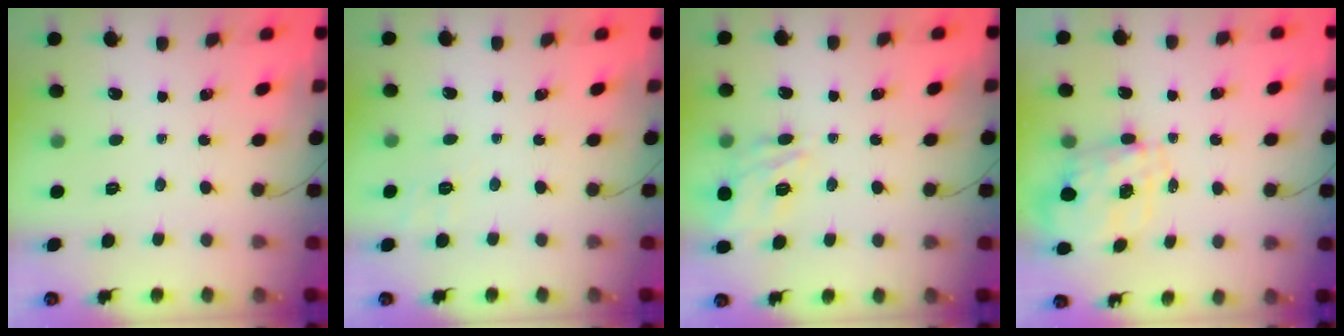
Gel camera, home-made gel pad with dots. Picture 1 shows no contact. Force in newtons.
{"total": 2.8, "press": 2.3, "slide": 1.7}
{"total": 7.0, "press": 6.6, "slide": 2.4}
{"total": 1.9, "press": 1.5, "slide": 1.1}